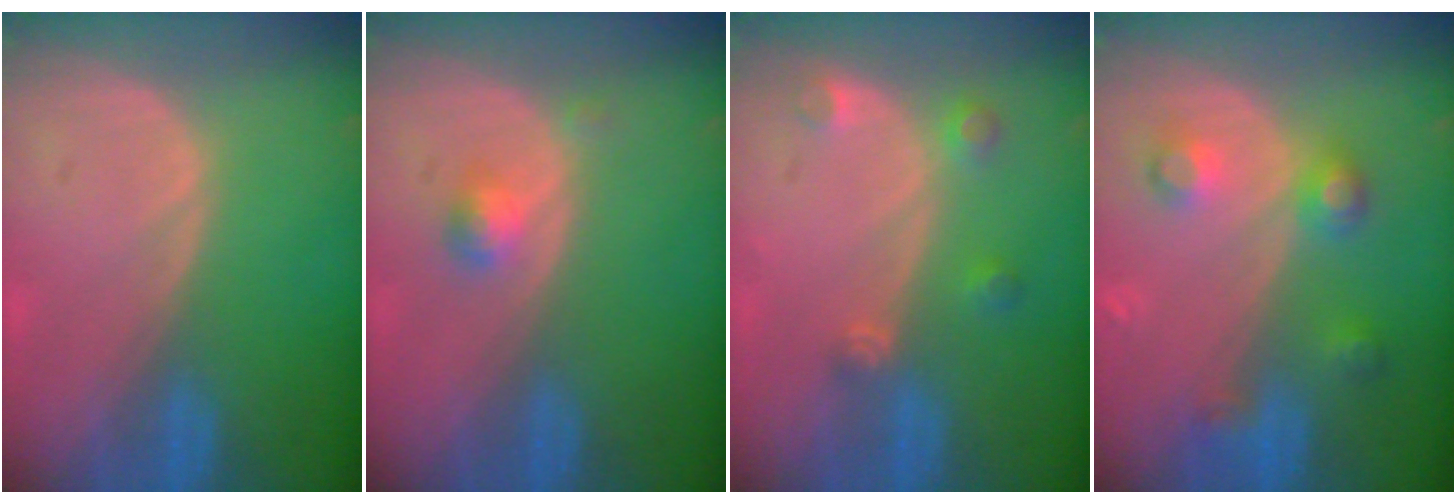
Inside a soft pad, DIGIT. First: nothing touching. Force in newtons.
{"total": 2.2, "press": 2.0, "slide": 1.0}
{"total": 3.0, "press": 2.9, "slide": 0.6}
{"total": 5.1, "press": 5.1, "slide": 0.1}